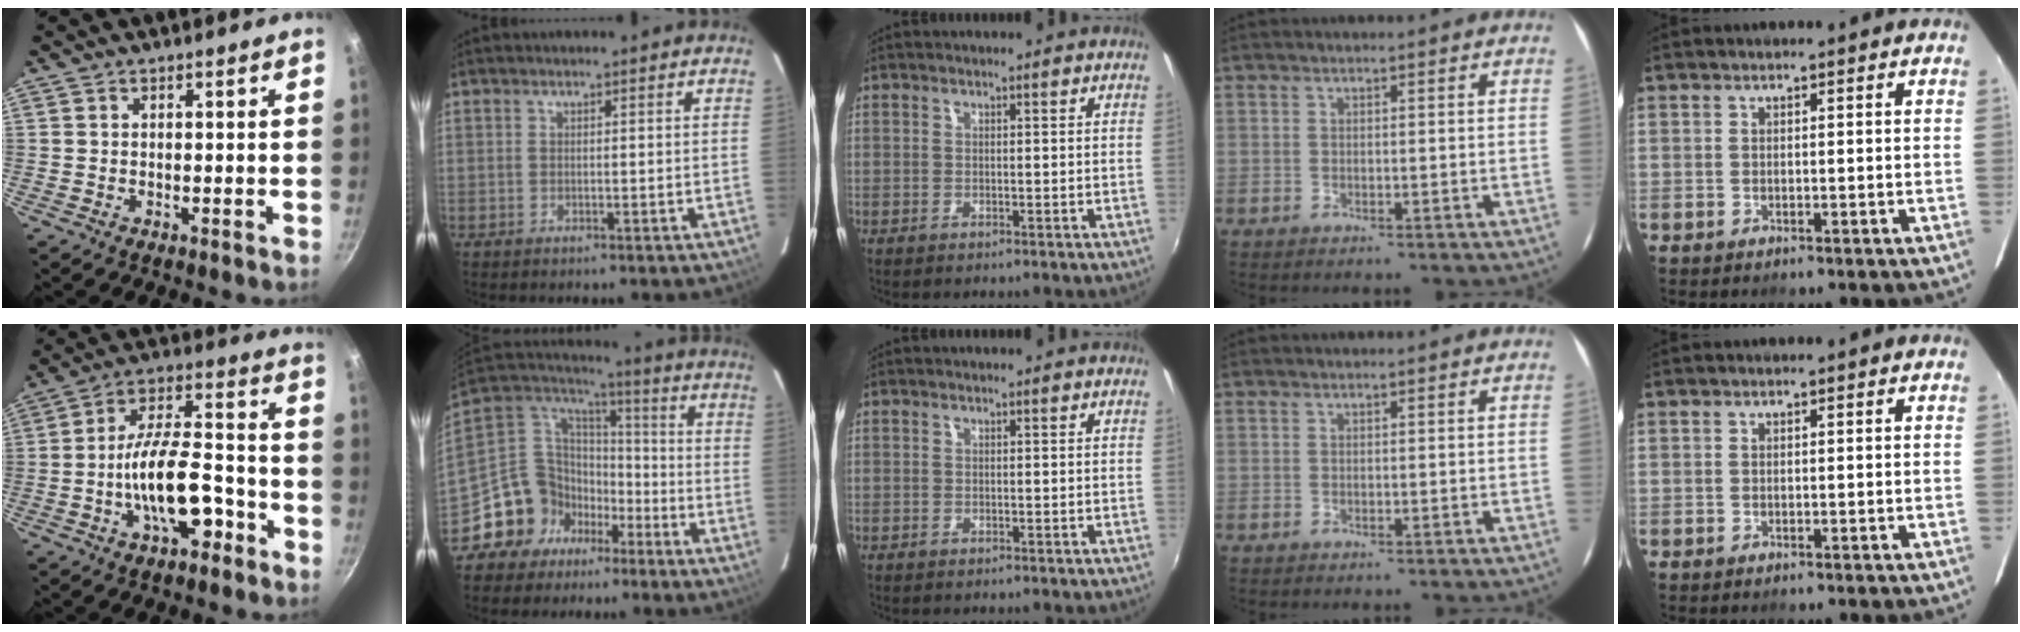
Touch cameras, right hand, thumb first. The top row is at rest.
{"thumb": {"total": 14.2, "force": [-5.8, 6.0, 11.5], "torque": [-0.169, 0.053, -0.099]}, "index": {"total": 14.1, "force": [-8.6, 10.7, 3.4], "torque": [-0.093, 0.045, -0.153]}}